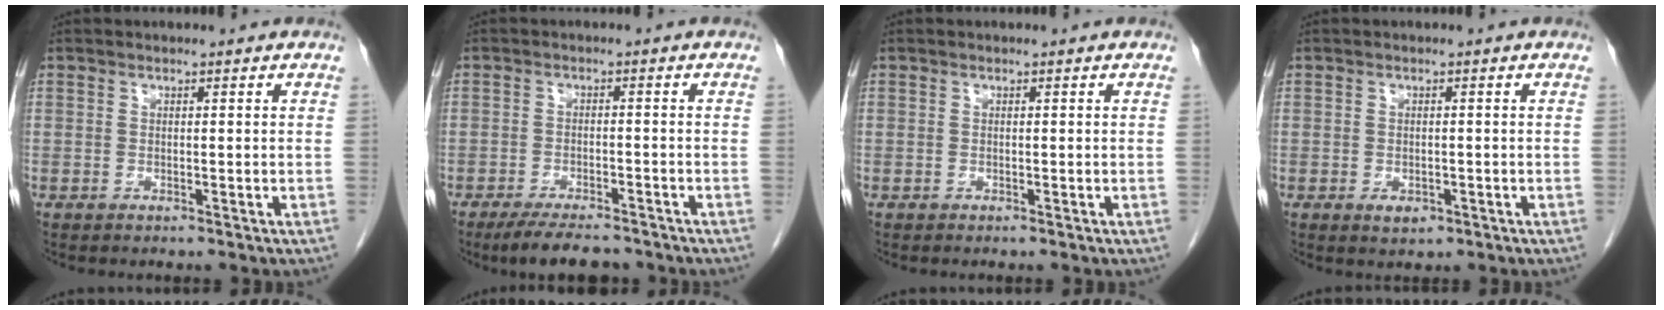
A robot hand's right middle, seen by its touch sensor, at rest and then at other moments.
{"total": 7.9, "force": [-6.8, 1.7, 3.6], "torque": [-0.055, -0.013, -0.106]}
{"total": 0.0}
{"total": 2.0, "force": [-0.9, 1.2, 1.4], "torque": [-0.018, 0.000, -0.004]}